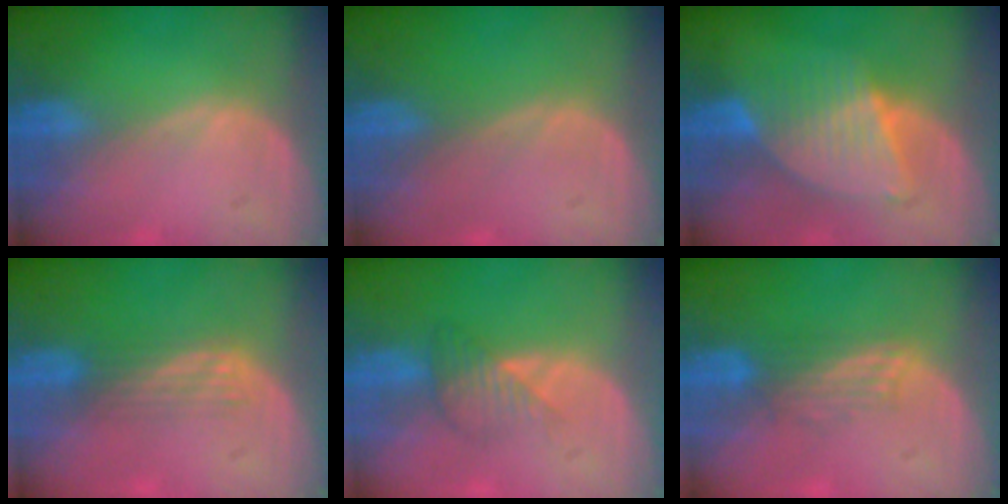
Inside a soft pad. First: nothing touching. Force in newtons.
{"total": 0.0}
{"total": 6.8, "press": 6.7, "slide": 1.2}
{"total": 2.8, "press": 2.5, "slide": 1.3}
{"total": 3.1, "press": 3.1, "slide": 0.5}
{"total": 2.7, "press": 2.7, "slide": 0.4}